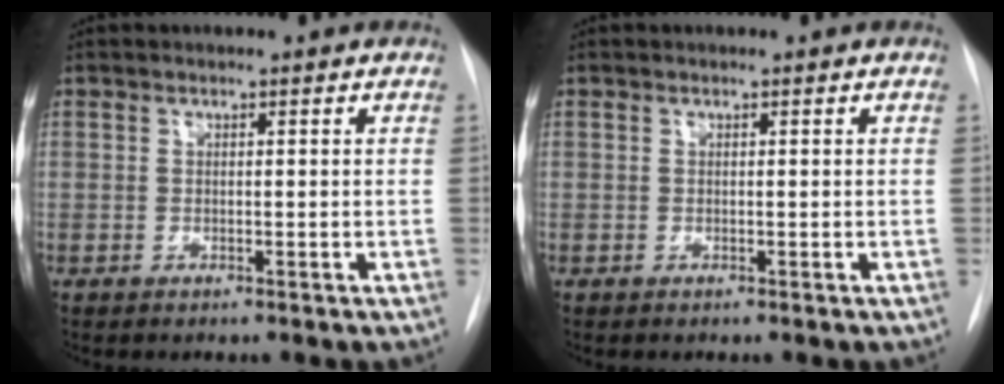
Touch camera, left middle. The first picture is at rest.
{"total": 0.0}